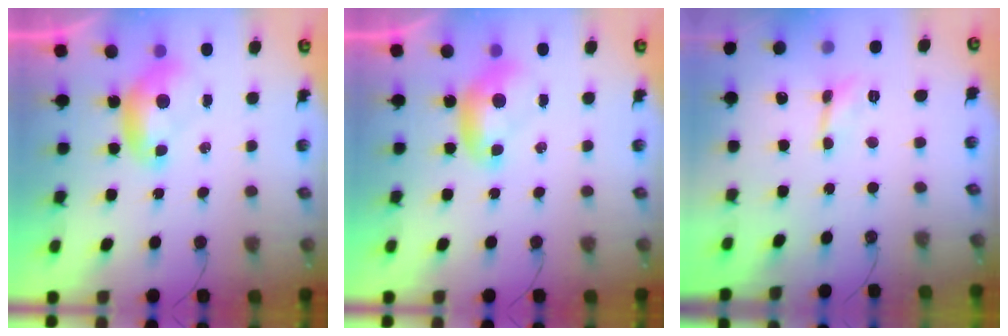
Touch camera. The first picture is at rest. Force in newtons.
{"total": 0.0}
{"total": 1.0, "press": 0.9, "slide": 0.4}